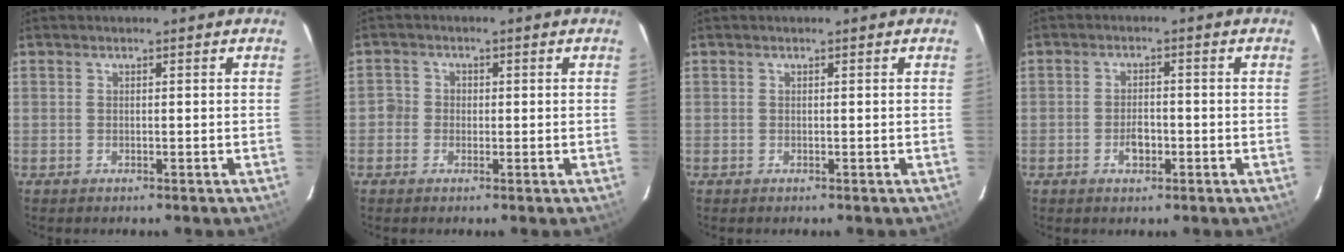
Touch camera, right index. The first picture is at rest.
{"total": 2.6, "force": [-0.9, 2.4, 0.3], "torque": [-0.003, 0.009, -0.021]}
{"total": 0.0}
{"total": 3.3, "force": [-1.4, 1.9, 2.3], "torque": [-0.044, 0.002, -0.022]}